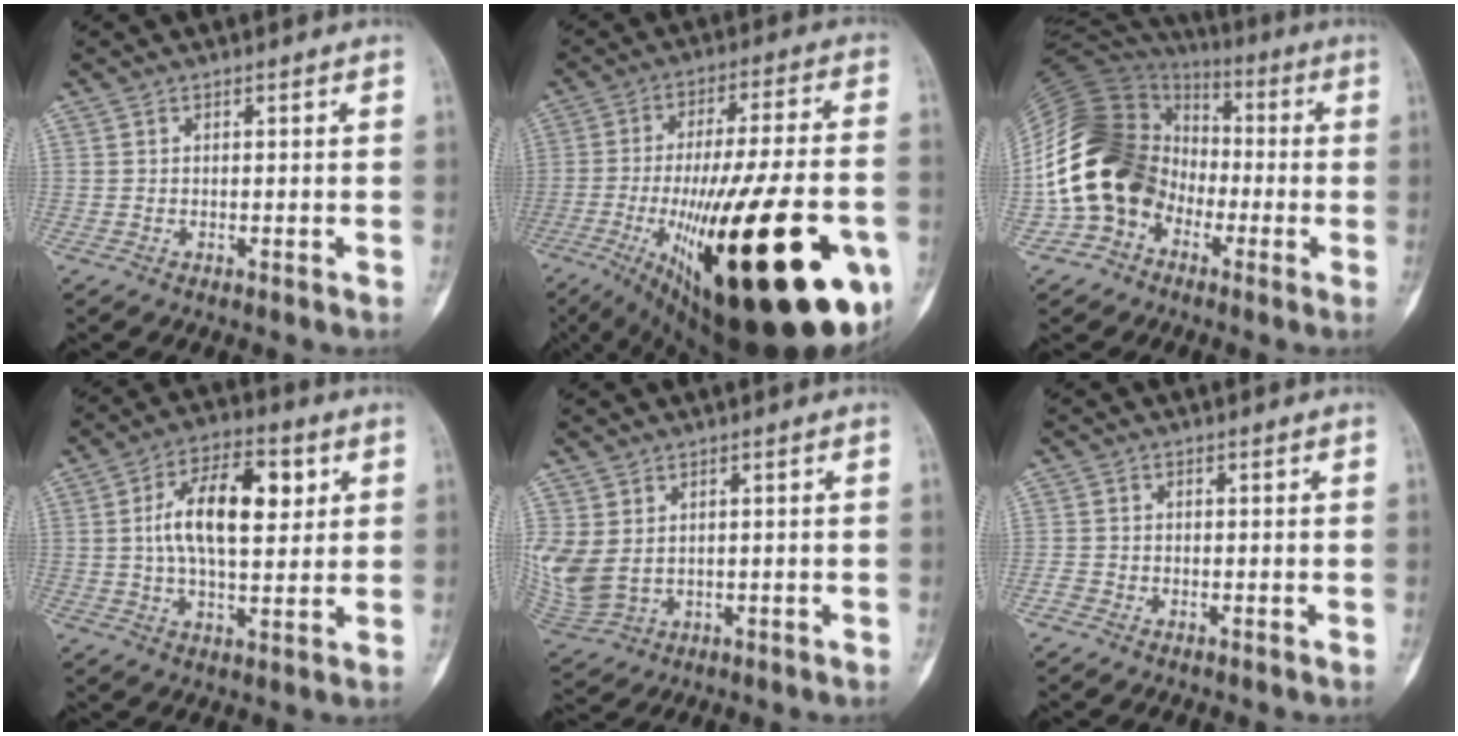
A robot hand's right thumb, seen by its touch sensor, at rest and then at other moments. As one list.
[{"total": 39.2, "force": [-11.9, 12.5, 35.2], "torque": [-0.491, 0.015, -0.165]}, {"total": 20.1, "force": [-5.2, 16.1, 10.9], "torque": [-0.199, 0.067, -0.100]}, {"total": 14.4, "force": [3.1, 7.1, 12.1], "torque": [-0.189, 0.003, 0.048]}, {"total": 10.2, "force": [1.1, 7.7, 6.6], "torque": [-0.168, -0.007, 0.046]}, {"total": 1.6, "force": [-0.9, 1.2, 0.4], "torque": [-0.006, 0.005, -0.022]}]